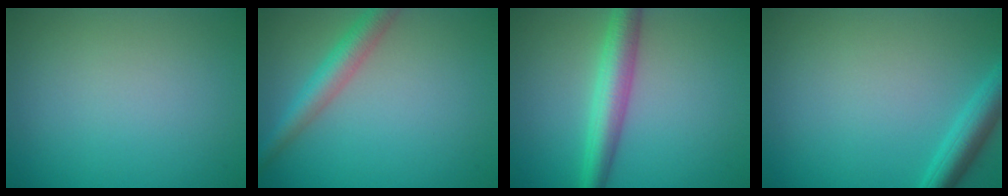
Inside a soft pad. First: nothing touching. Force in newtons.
{"total": 3.6, "press": 3.6, "slide": 0.1}
{"total": 4.4, "press": 4.4, "slide": 0.0}
{"total": 3.1, "press": 3.1, "slide": 0.2}